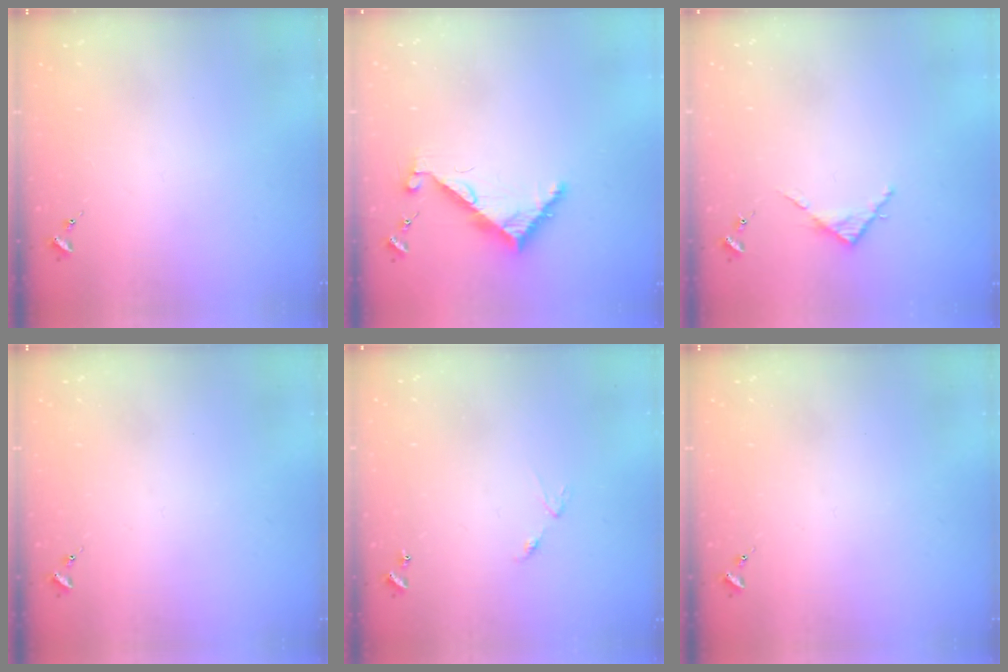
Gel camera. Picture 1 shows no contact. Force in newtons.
{"total": 7.5, "press": 7.5, "slide": 0.1}
{"total": 3.8, "press": 3.8, "slide": 0.3}
{"total": 0.0}
{"total": 5.5, "press": 5.5, "slide": 0.3}
{"total": 0.0}